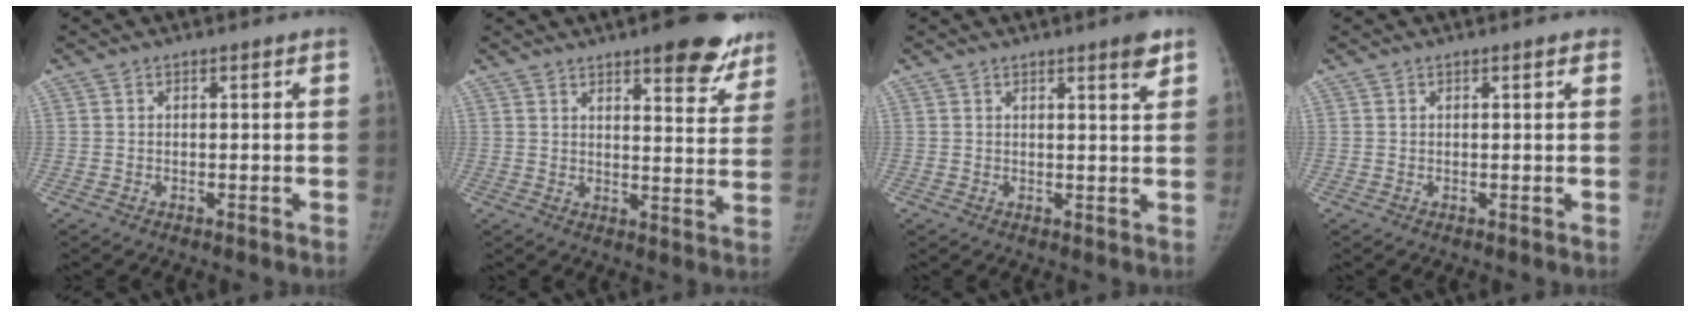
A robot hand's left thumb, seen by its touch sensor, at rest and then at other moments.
{"total": 13.3, "force": [9.1, 4.1, 8.8], "torque": [-0.065, -0.048, 0.111]}
{"total": 3.3, "force": [2.2, 0.3, 2.5], "torque": [-0.032, -0.015, 0.030]}
{"total": 0.9, "force": [0.6, 0.2, 0.7], "torque": [-0.008, 0.001, 0.006]}